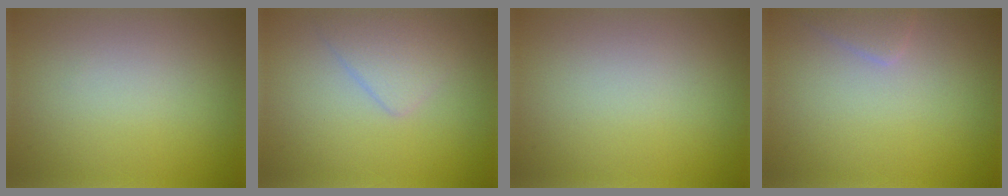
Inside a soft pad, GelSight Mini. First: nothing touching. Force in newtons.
{"total": 2.2, "press": 2.2, "slide": 0.0}
{"total": 0.0}
{"total": 1.3, "press": 1.3, "slide": 0.1}